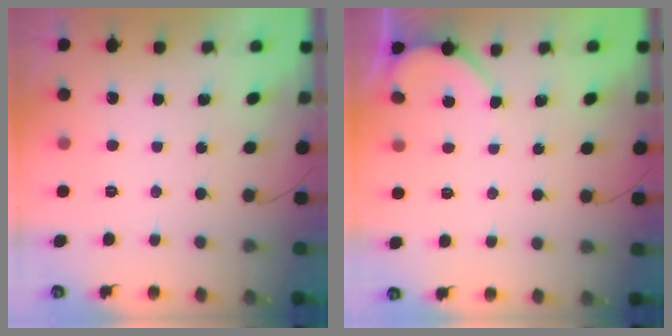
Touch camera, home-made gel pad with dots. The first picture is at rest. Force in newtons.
{"total": 3.2, "press": 3.2, "slide": 0.3}